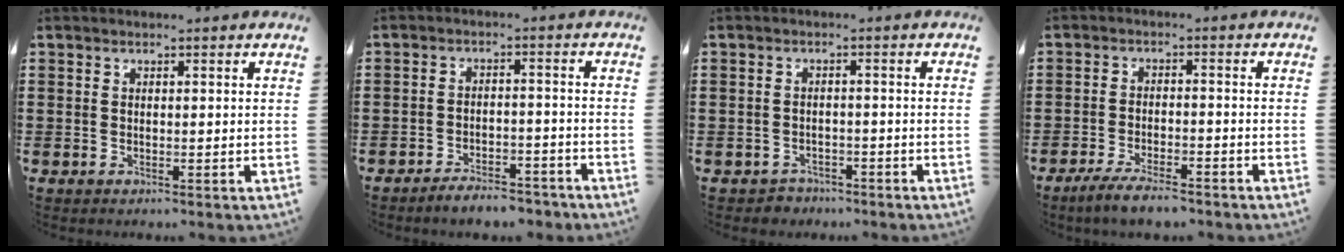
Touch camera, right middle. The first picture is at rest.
{"total": 4.4, "force": [-4.3, 0.6, 0.8], "torque": [-0.014, 0.006, -0.087]}
{"total": 1.9, "force": [-1.7, 0.7, -0.2], "torque": [-0.004, 0.002, -0.040]}
{"total": 4.7, "force": [-4.1, 0.8, 2.1], "torque": [-0.048, -0.005, -0.082]}